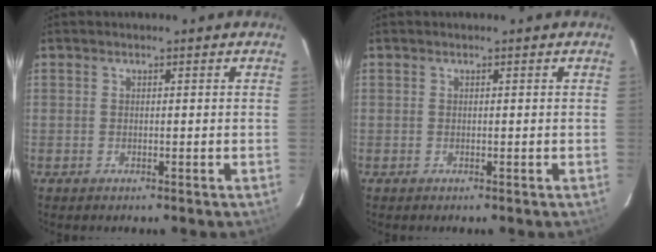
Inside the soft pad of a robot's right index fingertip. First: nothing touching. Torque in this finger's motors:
{"motor_torque": [0.00, 0.00, 0.00, 0.00]}